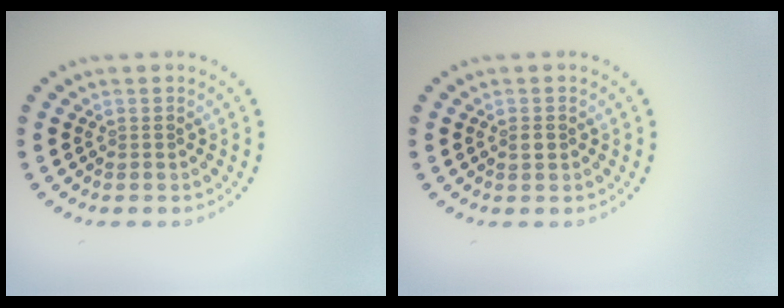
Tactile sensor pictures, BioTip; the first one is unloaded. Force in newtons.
{"total": 0.8, "press": 0.7, "slide": 0.3}